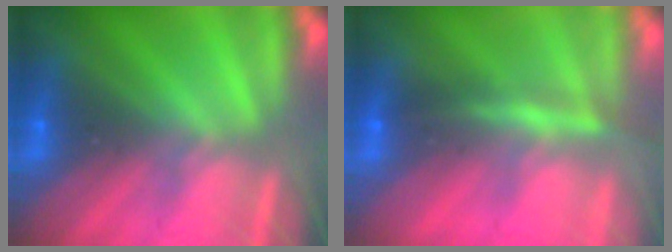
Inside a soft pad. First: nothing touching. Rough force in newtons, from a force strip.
{"total": 4.6}